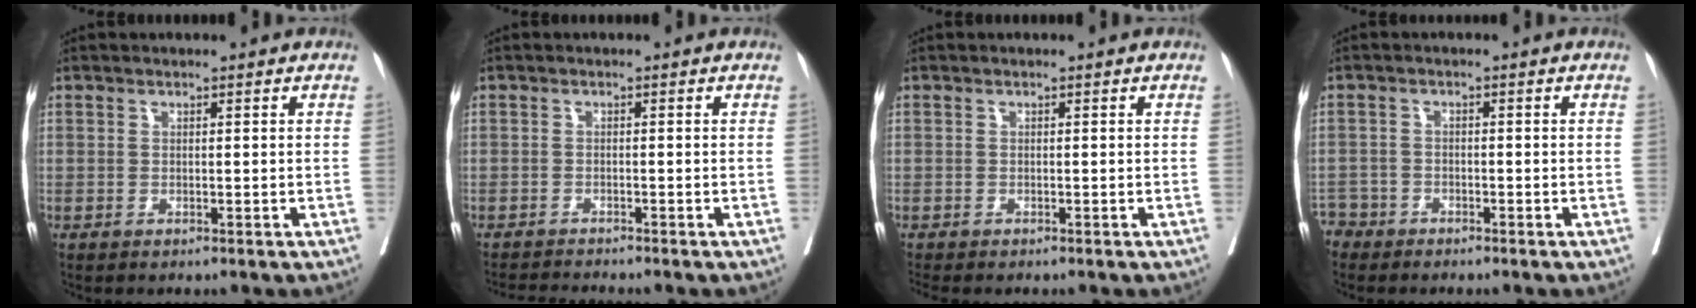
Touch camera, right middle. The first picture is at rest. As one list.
[{"total": 3.1, "force": [-3.0, -0.9, 0.4], "torque": [-0.002, -0.016, -0.051]}, {"total": 2.3, "force": [-2.0, 0.4, 1.0], "torque": [-0.016, -0.005, -0.030]}, {"total": 2.8, "force": [-2.5, 1.2, -0.7], "torque": [0.008, 0.000, -0.053]}]